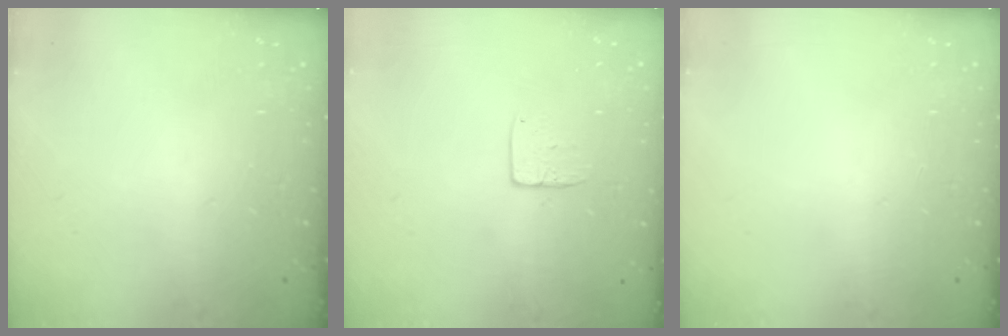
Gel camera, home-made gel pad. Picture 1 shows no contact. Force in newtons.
{"total": 5.8, "press": 5.7, "slide": 0.6}
{"total": 0.0}